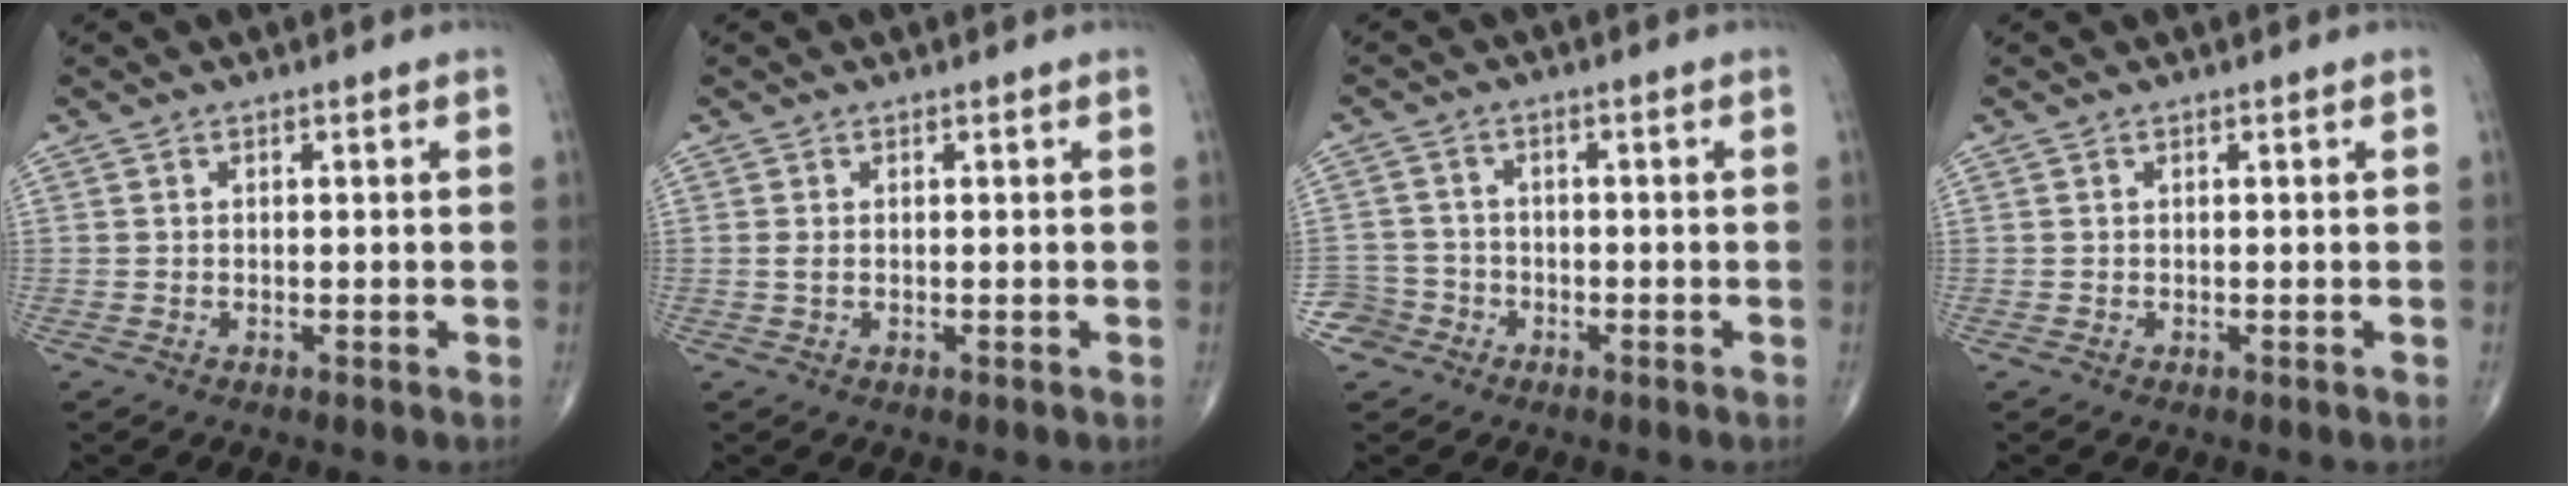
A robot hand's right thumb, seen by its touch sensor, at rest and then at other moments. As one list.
[{"total": 0.8, "force": [0.0, 0.3, 0.8], "torque": [-0.020, -0.001, 0.001]}, {"total": 4.3, "force": [-2.4, 3.5, -0.4], "torque": [0.030, 0.018, -0.049]}, {"total": 0.0}]